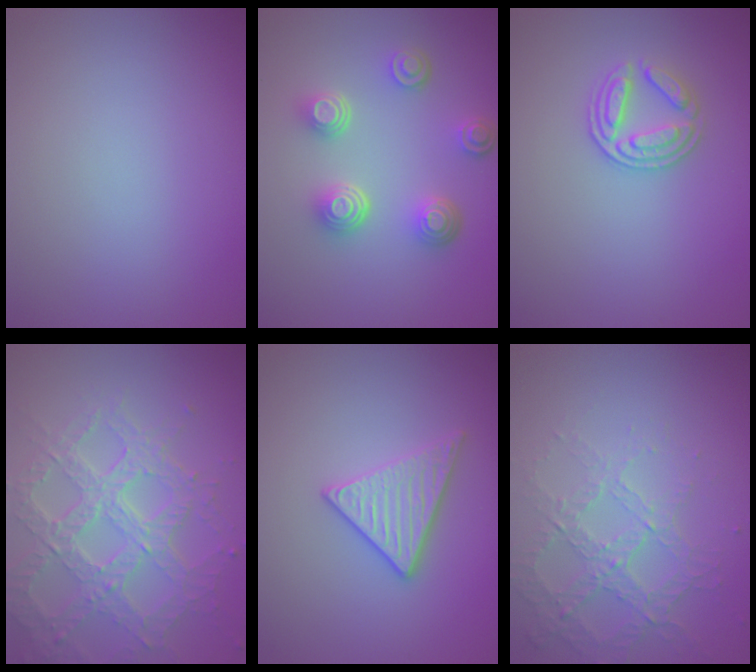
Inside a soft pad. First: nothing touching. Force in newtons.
{"total": 4.6, "press": 3.5, "slide": 3.0}
{"total": 2.9, "press": 2.6, "slide": 1.1}
{"total": 6.9, "press": 5.3, "slide": 4.5}
{"total": 3.0, "press": 2.9, "slide": 0.6}
{"total": 4.3, "press": 3.0, "slide": 3.0}